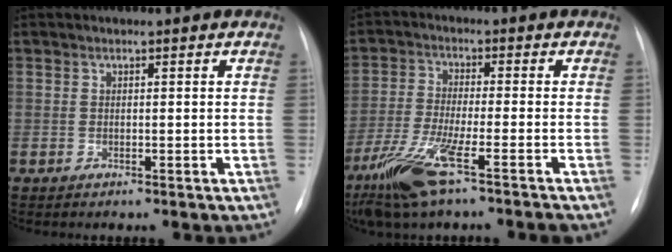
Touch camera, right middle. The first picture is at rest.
{"total": 10.2, "force": [-6.3, 0.2, 7.9], "torque": [-0.170, -0.029, -0.122]}